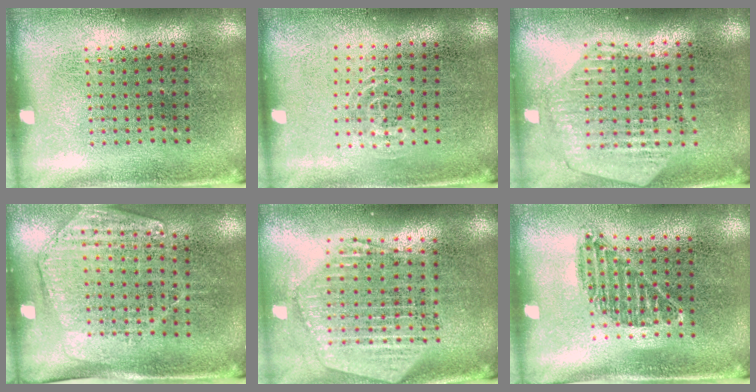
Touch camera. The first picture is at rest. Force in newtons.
{"total": 1.0, "press": 0.5, "slide": 0.8}
{"total": 1.2, "press": 1.2, "slide": 0.1}
{"total": 1.6, "press": 1.4, "slide": 0.8}
{"total": 2.4, "press": 2.1, "slide": 1.3}
{"total": 1.0, "press": 0.8, "slide": 0.5}